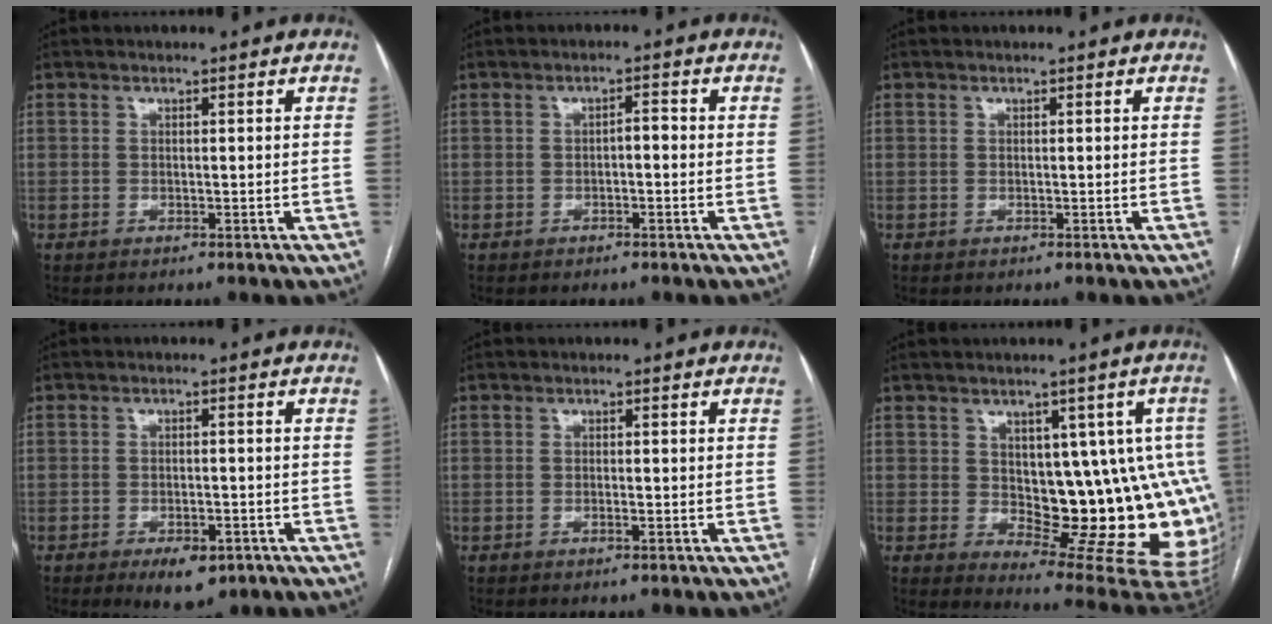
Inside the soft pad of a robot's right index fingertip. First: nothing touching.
{"total": 1.7, "force": [-0.4, 0.6, 1.5], "torque": [-0.020, 0.008, -0.007]}
{"total": 0.0}
{"total": 5.3, "force": [-3.0, 2.3, 3.8], "torque": [-0.056, -0.003, -0.035]}
{"total": 0.7, "force": [-0.2, 0.1, 0.6], "torque": [-0.015, 0.001, -0.001]}
{"total": 15.6, "force": [-0.2, 7.1, 13.9], "torque": [-0.118, 0.017, 0.019]}